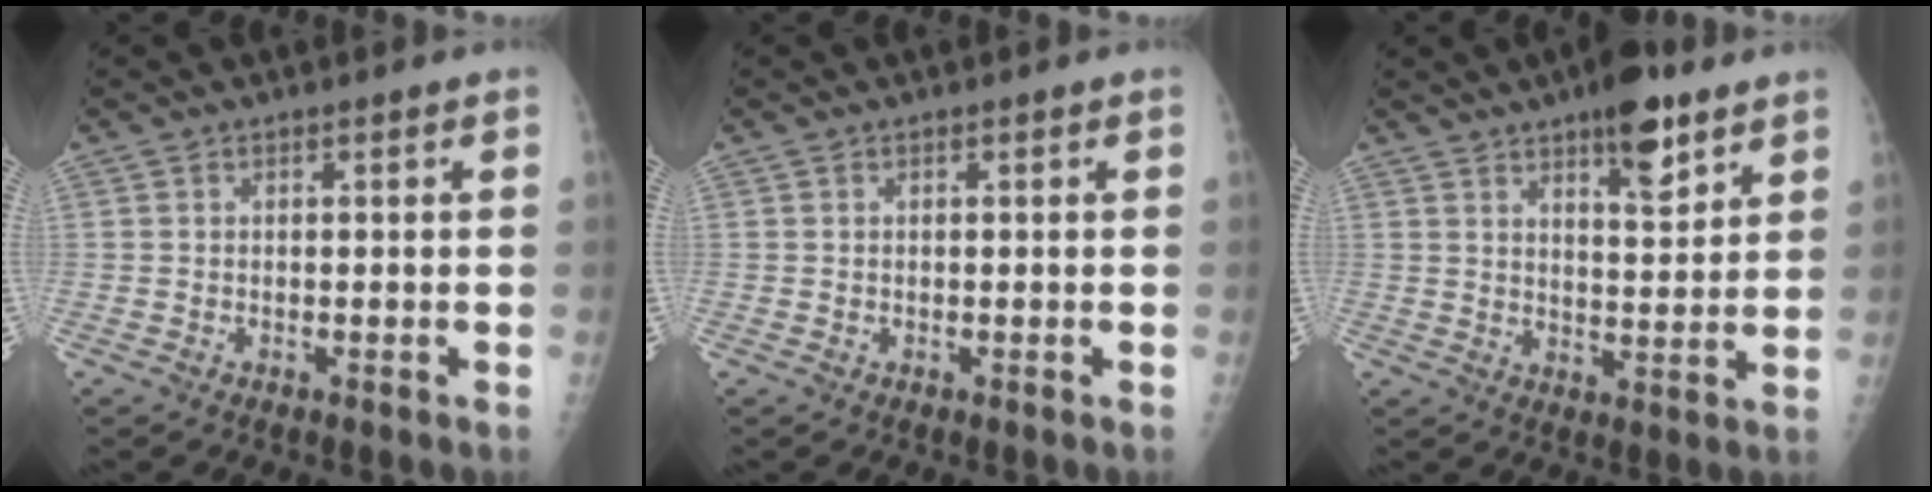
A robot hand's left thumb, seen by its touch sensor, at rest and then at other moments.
{"total": 0.0}
{"total": 9.9, "force": [6.2, 3.4, 6.9], "torque": [-0.084, -0.036, 0.092]}